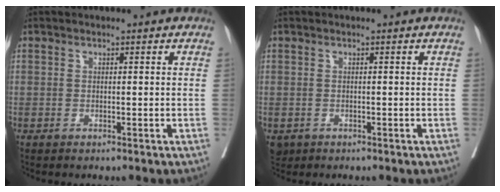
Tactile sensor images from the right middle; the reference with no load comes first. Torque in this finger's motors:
{"motor_torque": [0.12, -0.09, -0.01, 0.01]}